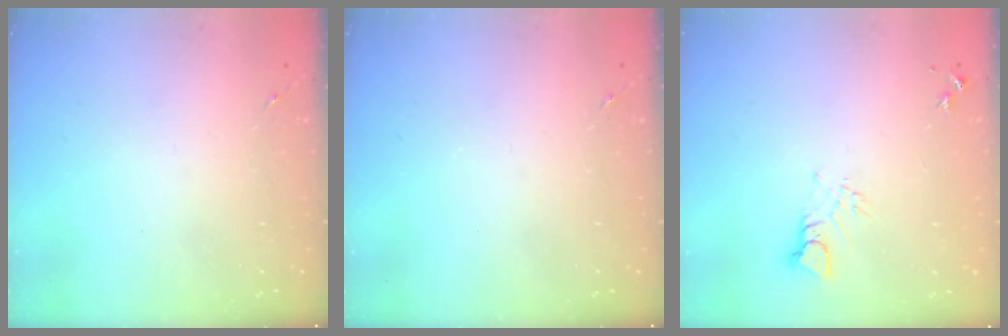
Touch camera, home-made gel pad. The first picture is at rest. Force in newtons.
{"total": 0.0}
{"total": 3.4, "press": 3.4, "slide": 0.3}